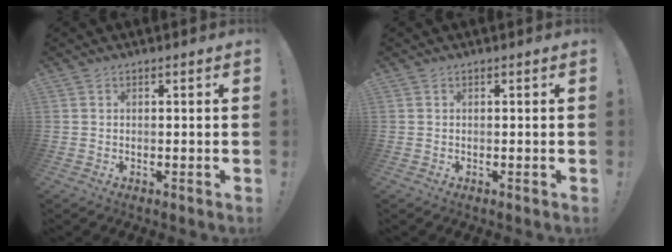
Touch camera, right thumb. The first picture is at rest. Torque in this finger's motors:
{"motor_torque": [0.00, 0.00, -0.01, -0.02, 0.00]}